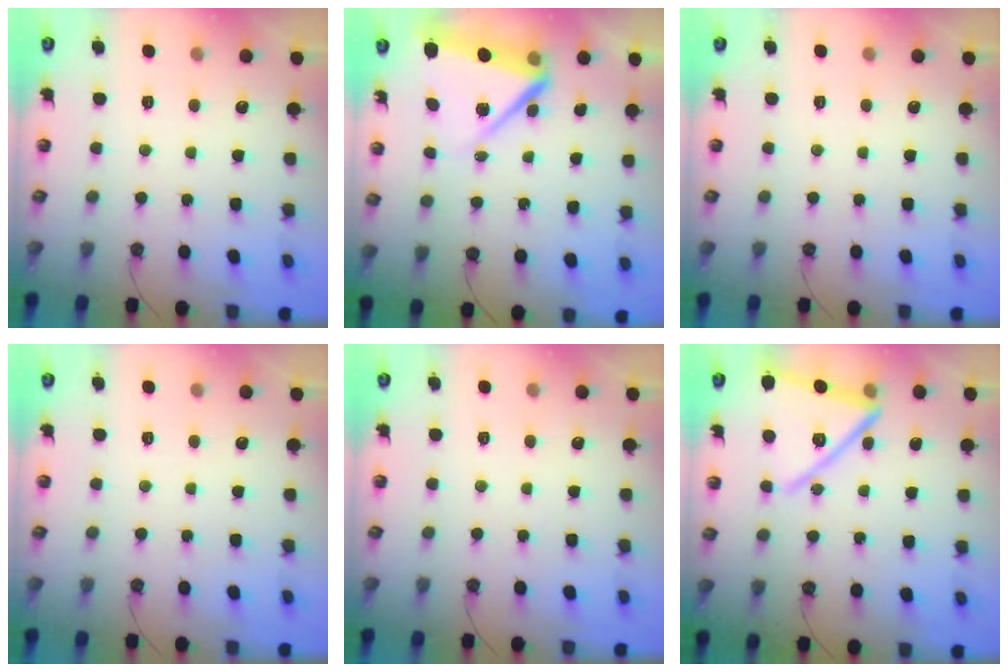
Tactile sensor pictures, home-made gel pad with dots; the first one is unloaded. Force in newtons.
{"total": 8.9, "press": 8.8, "slide": 1.2}
{"total": 0.0}
{"total": 0.0}
{"total": 0.0}
{"total": 16.1, "press": 16.1, "slide": 1.3}